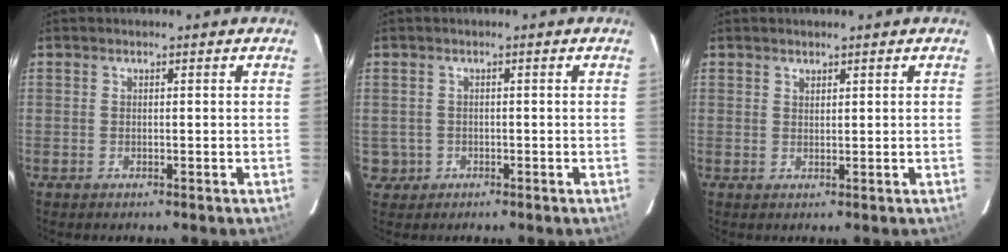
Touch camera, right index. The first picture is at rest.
{"total": 3.1, "force": [-0.7, 3.0, 0.2], "torque": [-0.005, 0.011, -0.003]}
{"total": 1.1, "force": [0.9, 0.6, 0.1], "torque": [-0.002, 0.002, 0.016]}